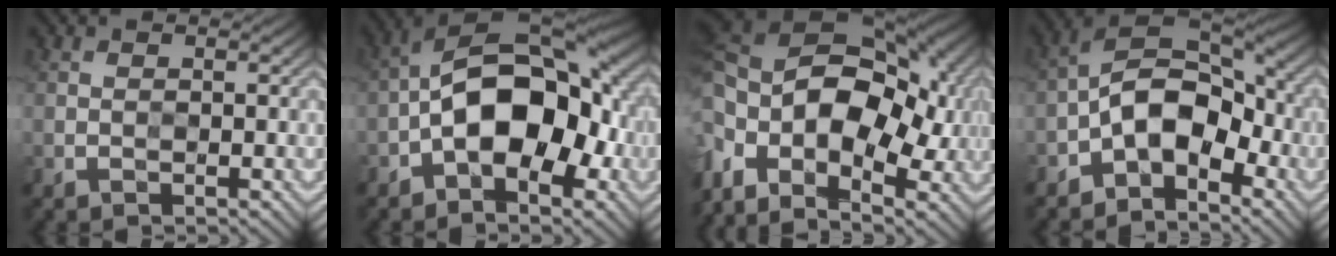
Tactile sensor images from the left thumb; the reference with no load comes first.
{"total": 14.8, "force": [-2.3, 8.3, 12.1], "torque": [-0.186, 0.009, -0.055]}
{"total": 17.9, "force": [-0.6, 11.8, 13.4], "torque": [-0.268, -0.028, 0.032]}
{"total": 10.1, "force": [-3.9, 5.7, 7.4], "torque": [-0.124, 0.007, -0.088]}